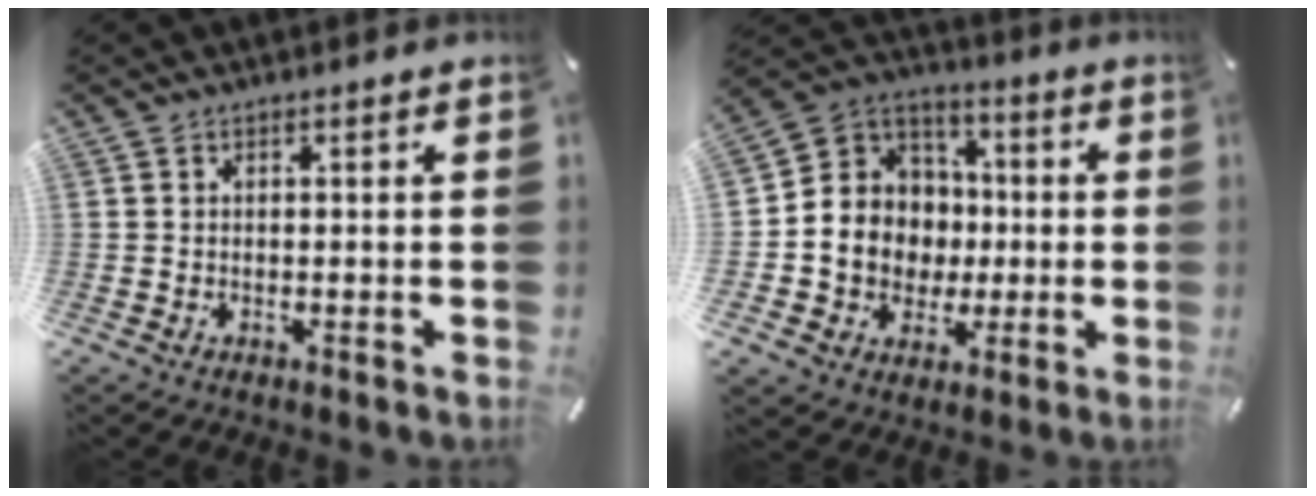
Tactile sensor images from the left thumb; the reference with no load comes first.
{"total": 11.9, "force": [-1.8, 11.6, 1.8], "torque": [-0.037, 0.000, -0.024]}